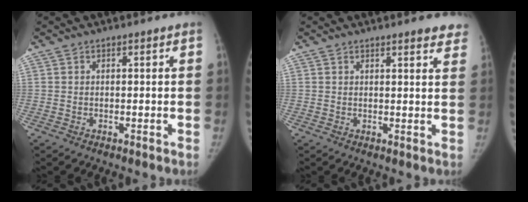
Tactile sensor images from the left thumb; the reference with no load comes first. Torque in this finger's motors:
{"motor_torque": [-0.05, 0.06, 0.47, -0.09, -0.03]}